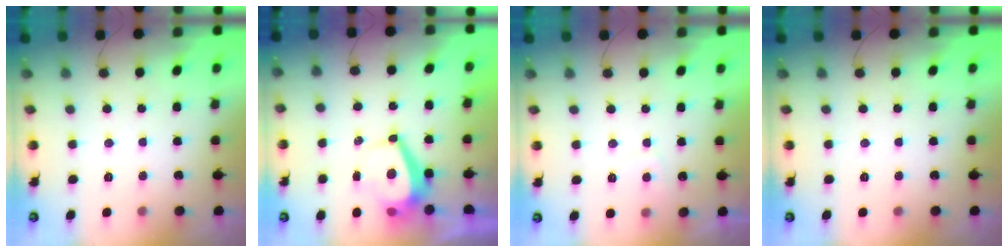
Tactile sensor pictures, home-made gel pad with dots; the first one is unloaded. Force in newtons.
{"total": 4.8, "press": 4.8, "slide": 0.3}
{"total": 1.0, "press": 0.8, "slide": 0.6}
{"total": 0.0}